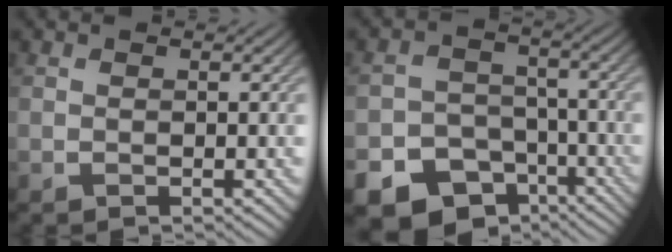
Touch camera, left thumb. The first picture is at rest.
{"total": 17.0, "force": [-10.7, 12.6, 4.2], "torque": [-0.096, -0.075, -0.148]}